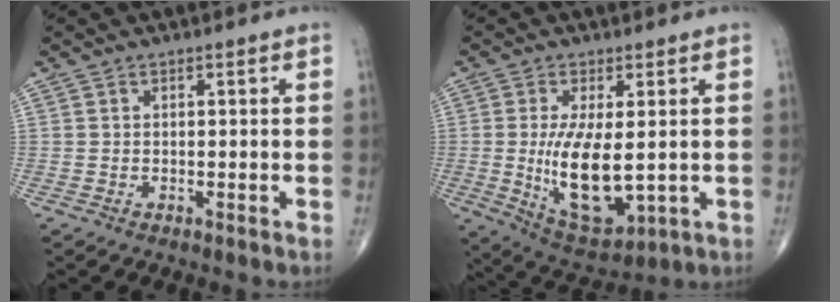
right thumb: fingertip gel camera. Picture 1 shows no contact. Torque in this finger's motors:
{"motor_torque": [2.04, 2.97, 1.55, 0.26, 0.42]}